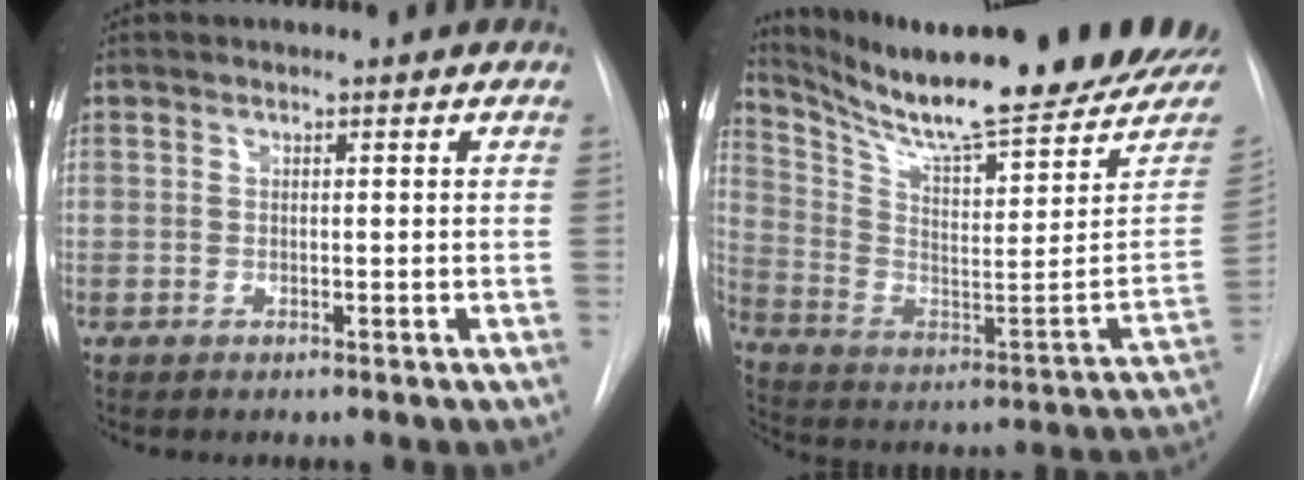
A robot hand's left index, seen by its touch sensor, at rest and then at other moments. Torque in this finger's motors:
{"motor_torque": [0.59, -0.67, 0.70, 0.17]}